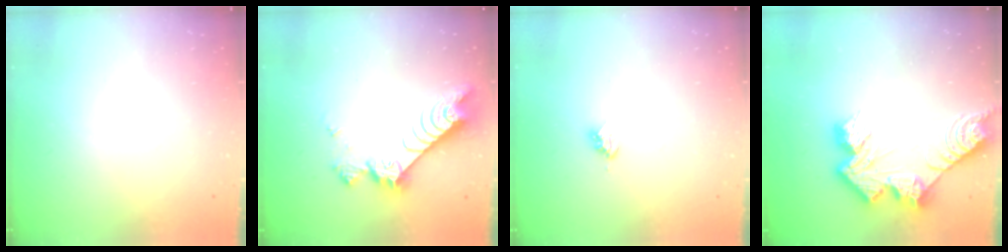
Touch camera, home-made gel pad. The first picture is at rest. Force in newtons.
{"total": 9.1, "press": 9.0, "slide": 1.3}
{"total": 3.8, "press": 3.8, "slide": 0.5}
{"total": 14.2, "press": 14.2, "slide": 1.0}